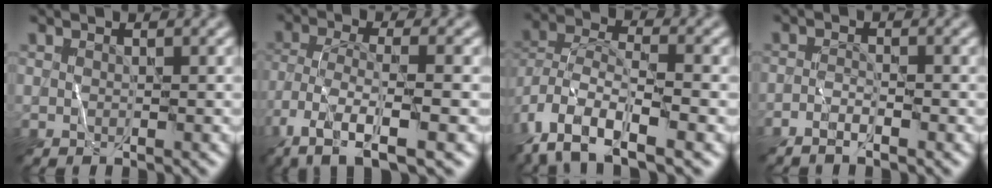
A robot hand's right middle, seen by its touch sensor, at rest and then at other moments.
{"total": 7.6, "force": [-4.6, 1.8, 5.8], "torque": [-0.111, 0.002, -0.087]}
{"total": 10.4, "force": [-6.2, 4.2, 7.2], "torque": [-0.144, -0.004, -0.122]}
{"total": 1.2, "force": [-1.0, 0.0, 0.6], "torque": [-0.015, 0.004, -0.022]}